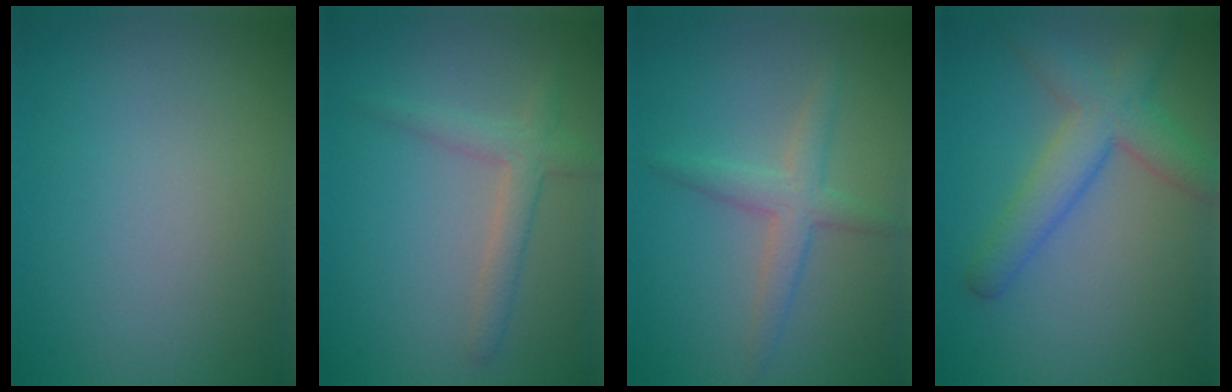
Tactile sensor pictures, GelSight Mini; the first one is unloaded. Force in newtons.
{"total": 2.6, "press": 2.6, "slide": 0.1}
{"total": 2.7, "press": 2.7, "slide": 0.1}
{"total": 4.8, "press": 4.8, "slide": 0.3}